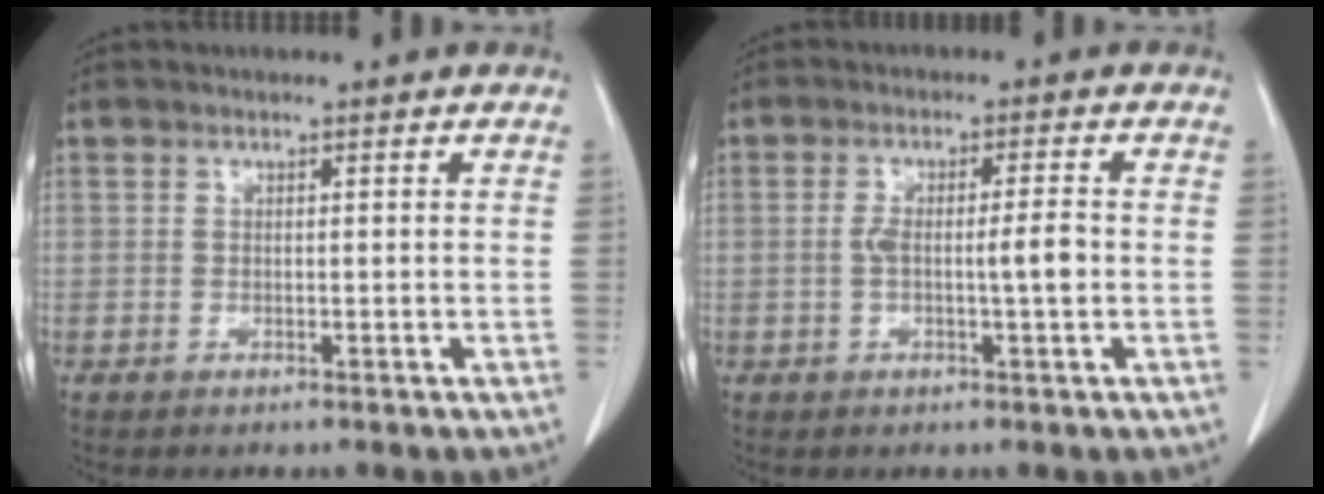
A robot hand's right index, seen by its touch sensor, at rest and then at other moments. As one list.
[{"total": 4.5, "force": [-0.6, 0.2, 4.4], "torque": [-0.083, 0.006, -0.007]}]